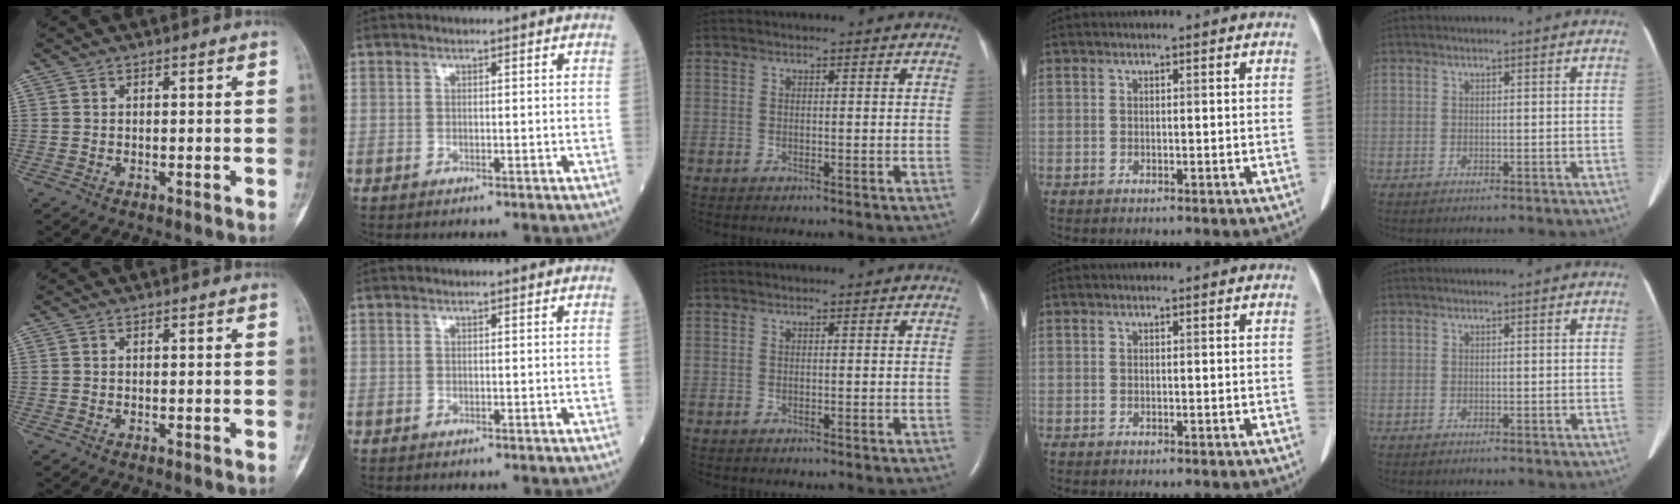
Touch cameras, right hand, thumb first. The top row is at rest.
{}